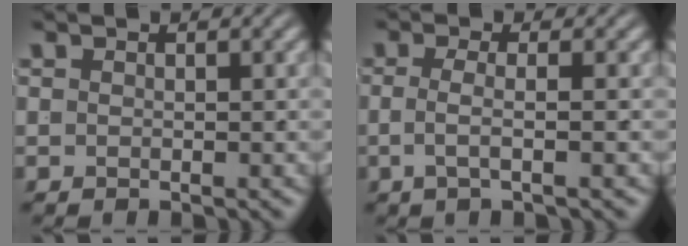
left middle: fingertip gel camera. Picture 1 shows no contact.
{"total": 2.2, "force": [-0.6, -0.3, 2.1], "torque": [-0.038, -0.008, -0.007]}